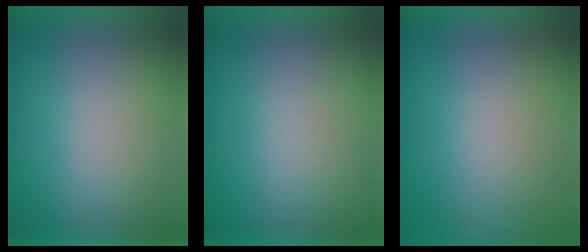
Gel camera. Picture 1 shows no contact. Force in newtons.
{"total": 1.0}
{"total": 9.5}